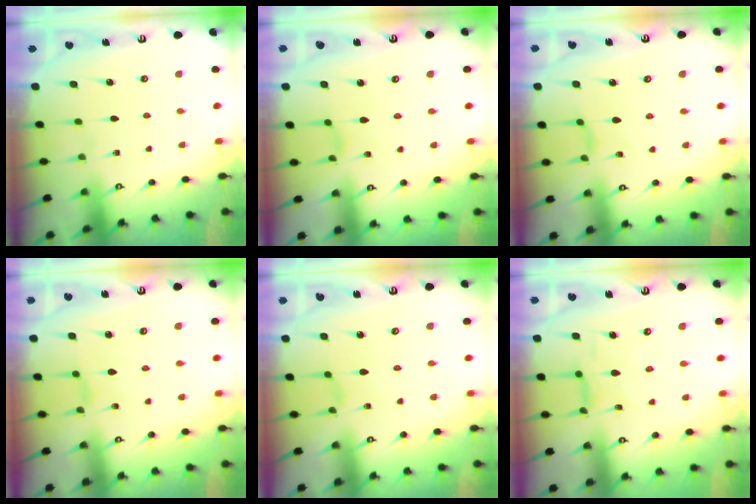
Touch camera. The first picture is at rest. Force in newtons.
{"total": 0.0}
{"total": 2.0, "press": 1.9, "slide": 0.5}
{"total": 0.0}
{"total": 0.7, "press": 0.7, "slide": 0.2}
{"total": 2.7, "press": 2.6, "slide": 0.5}